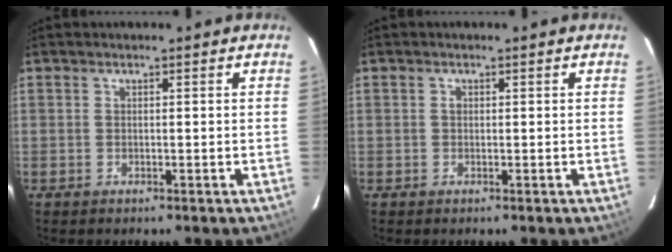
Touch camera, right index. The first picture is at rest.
{"total": 0.5, "force": [0.1, 0.5, 0.2], "torque": [-0.003, 0.003, 0.000]}